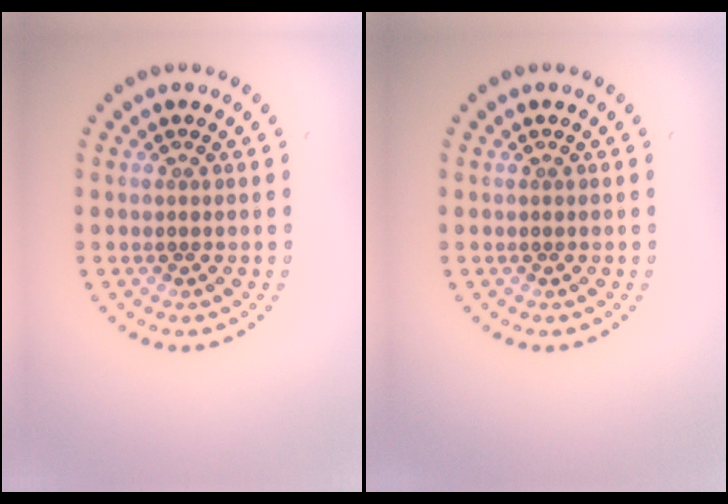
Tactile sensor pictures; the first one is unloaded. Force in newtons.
{"total": 0.0}